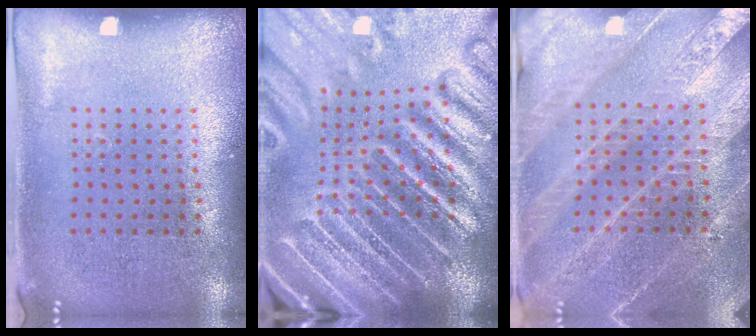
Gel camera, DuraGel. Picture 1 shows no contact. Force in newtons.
{"total": 5.7, "press": 4.9, "slide": 2.9}
{"total": 3.5, "press": 3.3, "slide": 1.1}